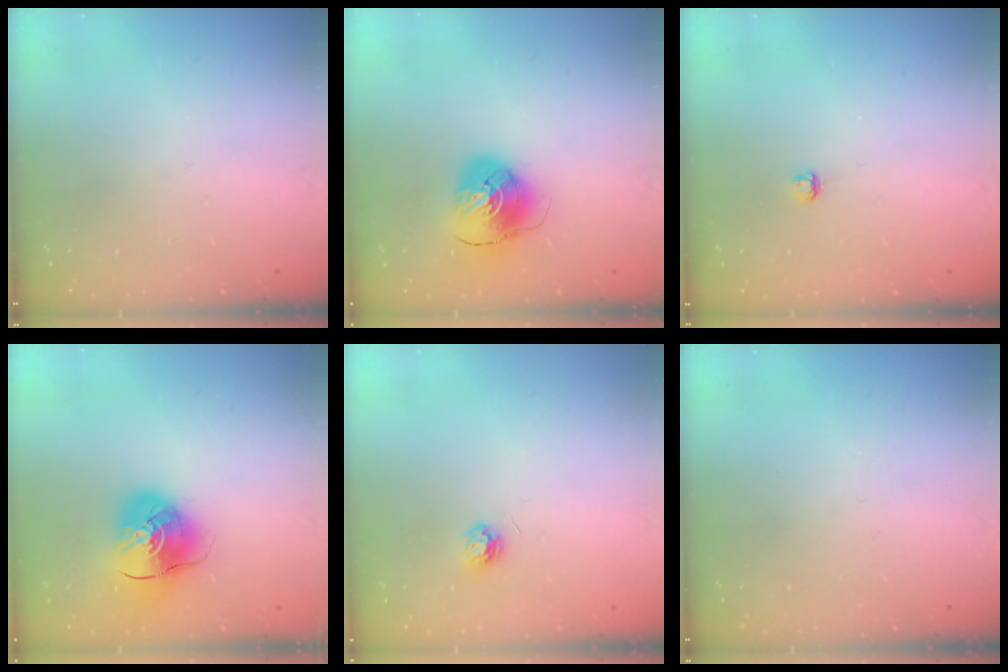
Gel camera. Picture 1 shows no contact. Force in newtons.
{"total": 9.4, "press": 9.2, "slide": 1.5}
{"total": 2.8, "press": 2.8, "slide": 0.3}
{"total": 10.8, "press": 10.6, "slide": 1.6}
{"total": 3.9, "press": 3.9, "slide": 0.5}
{"total": 0.0}